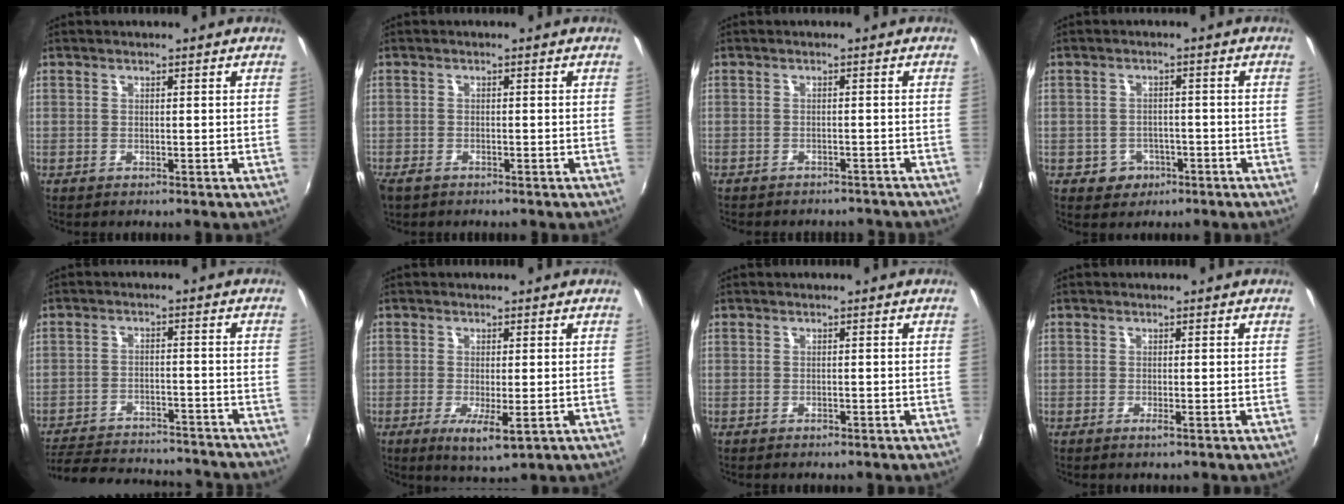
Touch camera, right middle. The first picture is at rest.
{"total": 2.6, "force": [-1.9, 1.3, 1.1], "torque": [-0.028, -0.008, -0.038]}
{"total": 7.5, "force": [-6.7, 2.4, 2.2], "torque": [-0.052, -0.010, -0.083]}
{"total": 4.4, "force": [-2.1, 3.8, 0.8], "torque": [-0.028, 0.006, -0.025]}
{"total": 23.5, "force": [-20.6, 6.4, 9.2], "torque": [-0.190, -0.004, -0.271]}
{"total": 5.1, "force": [-1.6, 1.3, 4.6], "torque": [-0.090, -0.021, -0.025]}
{"total": 0.6, "force": [-0.5, 0.4, 0.2], "torque": [-0.004, -0.002, -0.009]}
{"total": 0.8, "force": [-0.4, -0.1, 0.6], "torque": [-0.013, -0.002, -0.008]}